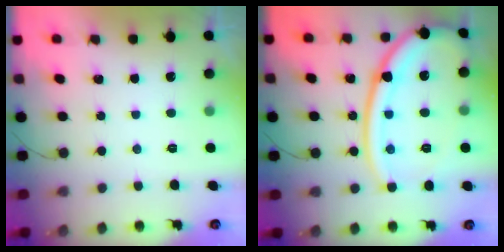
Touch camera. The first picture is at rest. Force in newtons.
{"total": 21.6, "press": 21.5, "slide": 2.5}